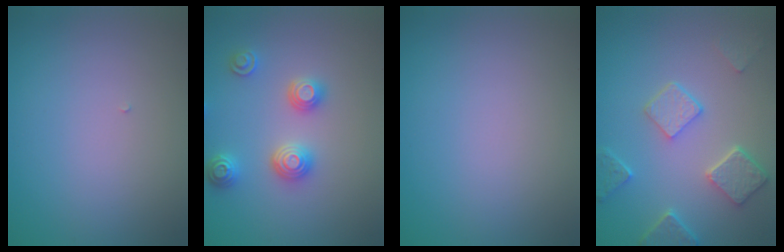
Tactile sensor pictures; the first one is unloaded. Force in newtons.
{"total": 3.1, "press": 3.0, "slide": 0.4}
{"total": 0.0}
{"total": 4.6, "press": 3.6, "slide": 2.8}